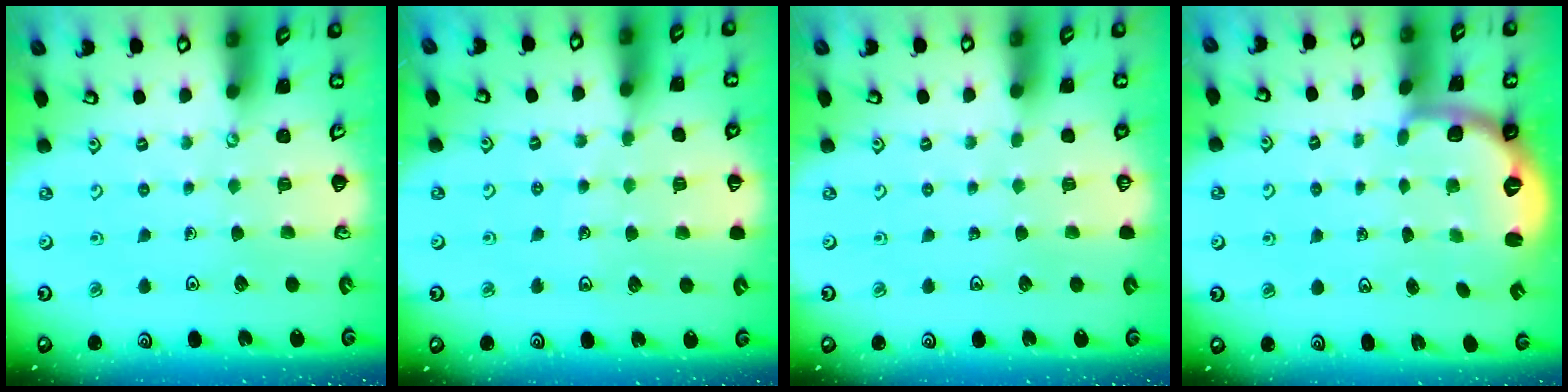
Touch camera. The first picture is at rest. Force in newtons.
{"total": 5.8, "press": 5.5, "slide": 1.6}
{"total": 0.0}
{"total": 2.5, "press": 1.9, "slide": 1.6}